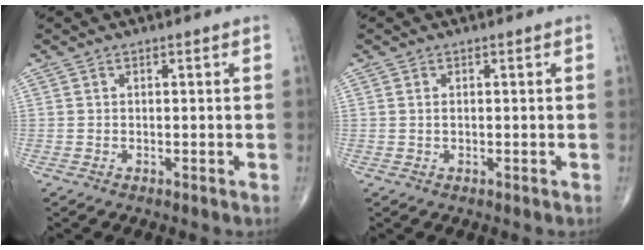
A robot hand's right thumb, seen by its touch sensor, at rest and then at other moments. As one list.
[{"total": 0.7, "force": [0.1, 0.4, 0.6], "torque": [-0.014, 0.000, 0.004]}]